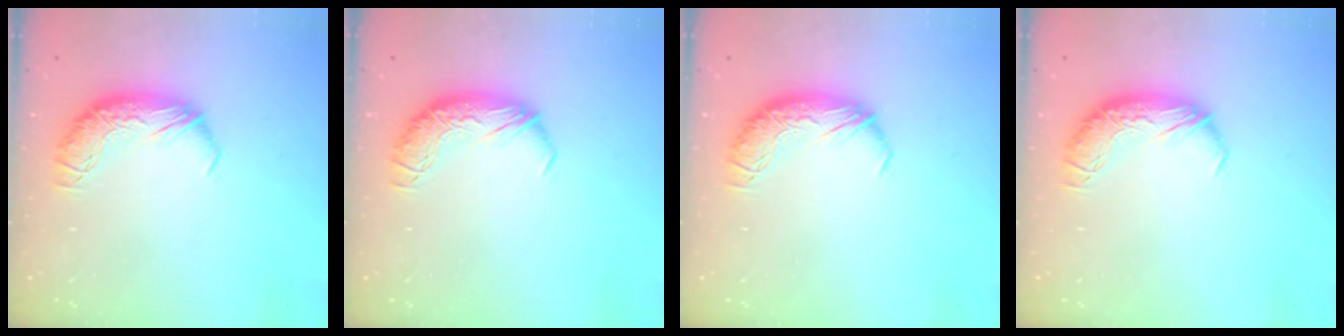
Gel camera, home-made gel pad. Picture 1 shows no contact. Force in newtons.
{"total": 0.0}
{"total": 0.0}
{"total": 0.0}